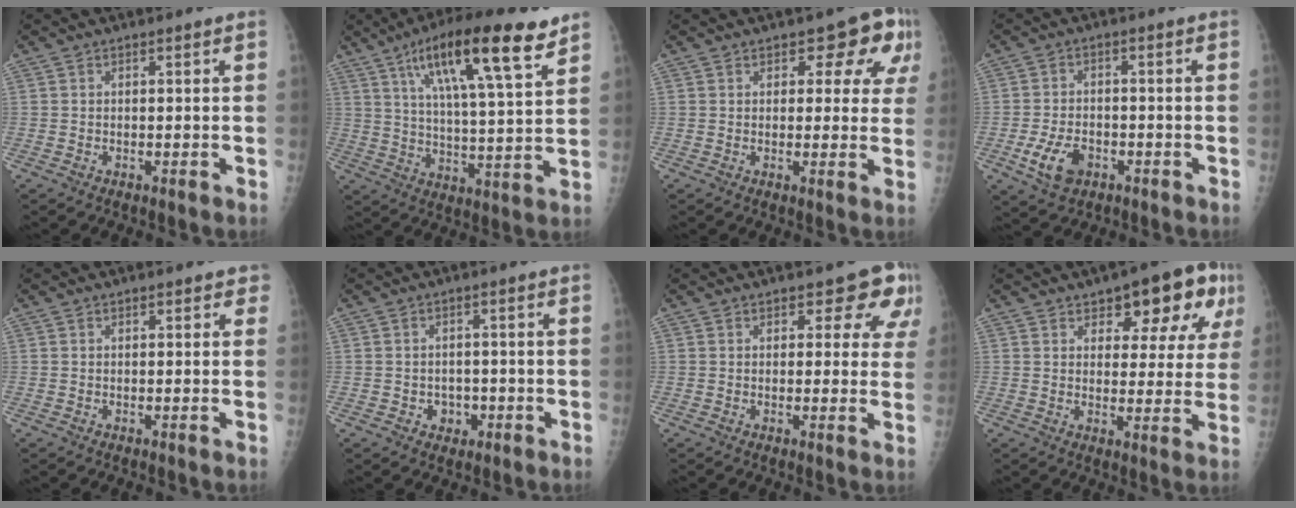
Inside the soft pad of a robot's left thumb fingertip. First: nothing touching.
{"total": 18.9, "force": [10.7, 4.0, 15.1], "torque": [-0.233, -0.028, 0.176]}
{"total": 8.3, "force": [3.7, 4.6, 5.8], "torque": [-0.019, -0.007, 0.037]}
{"total": 6.7, "force": [-2.9, 4.3, 4.3], "torque": [-0.077, 0.009, -0.047]}
{"total": 1.4, "force": [0.9, 0.8, 0.7], "torque": [0.008, -0.001, 0.005]}
{"total": 3.2, "force": [-1.1, 2.8, 1.3], "torque": [0.001, 0.007, -0.011]}
{"total": 7.2, "force": [4.3, 3.9, 4.2], "torque": [-0.005, -0.018, 0.042]}
{"total": 12.7, "force": [6.6, 5.7, 9.3], "torque": [-0.077, -0.011, 0.085]}